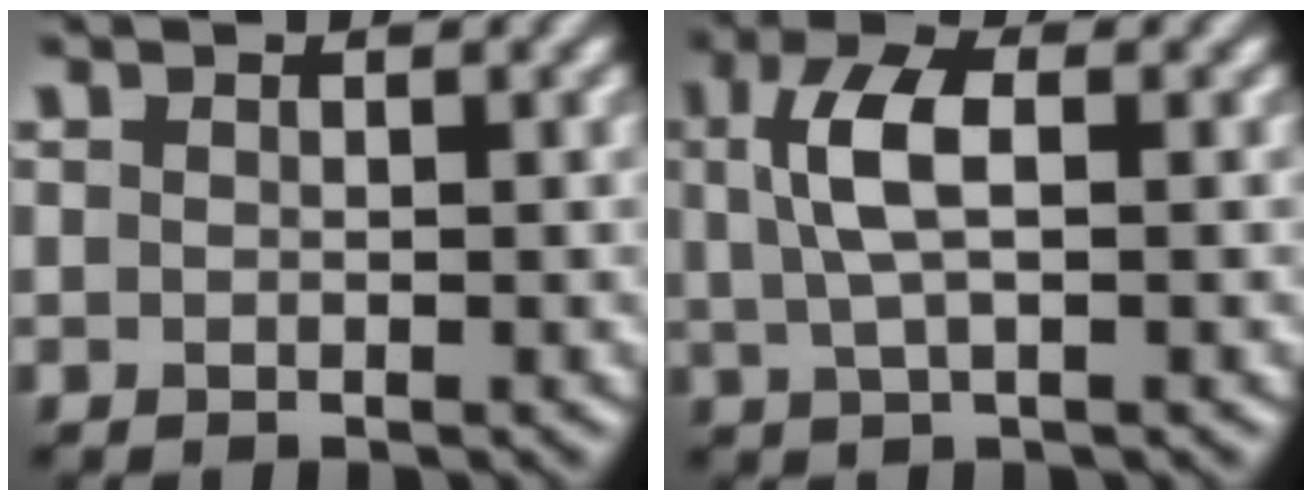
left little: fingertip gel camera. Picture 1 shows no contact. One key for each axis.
{"total": 4.4, "fx": 0.8, "fy": 1.7, "fz": 4.0, "tx": -0.085, "ty": 0.009, "tz": 0.013}